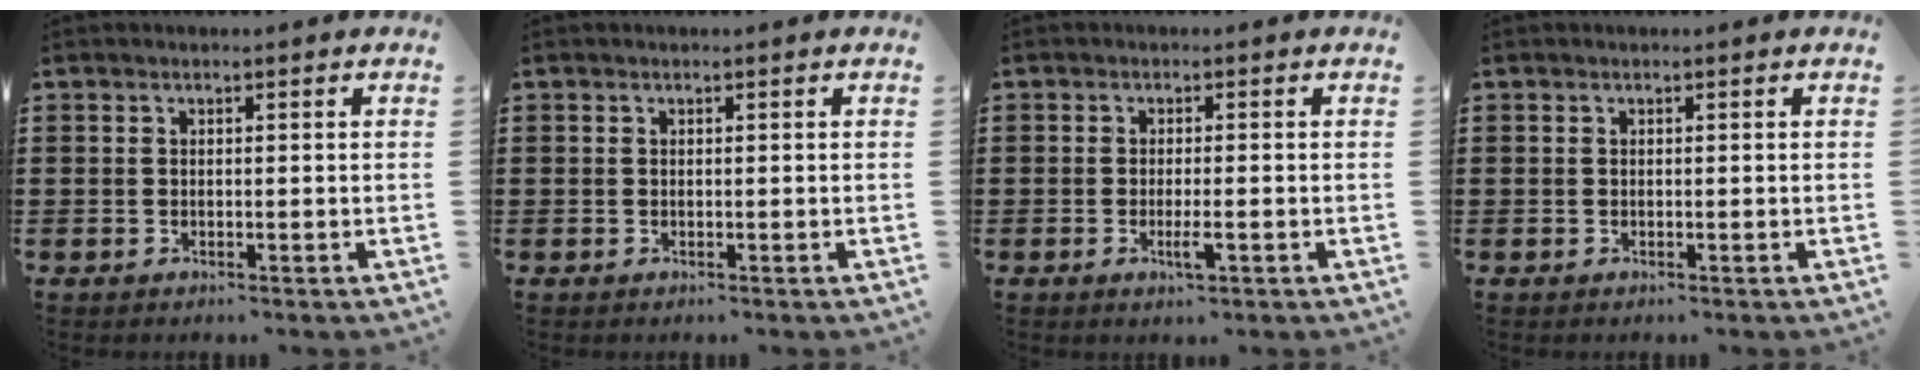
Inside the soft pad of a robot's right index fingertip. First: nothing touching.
{"total": 0.0}
{"total": 2.7, "force": [-1.1, 0.4, 2.4], "torque": [-0.048, -0.004, -0.021]}
{"total": 0.0}